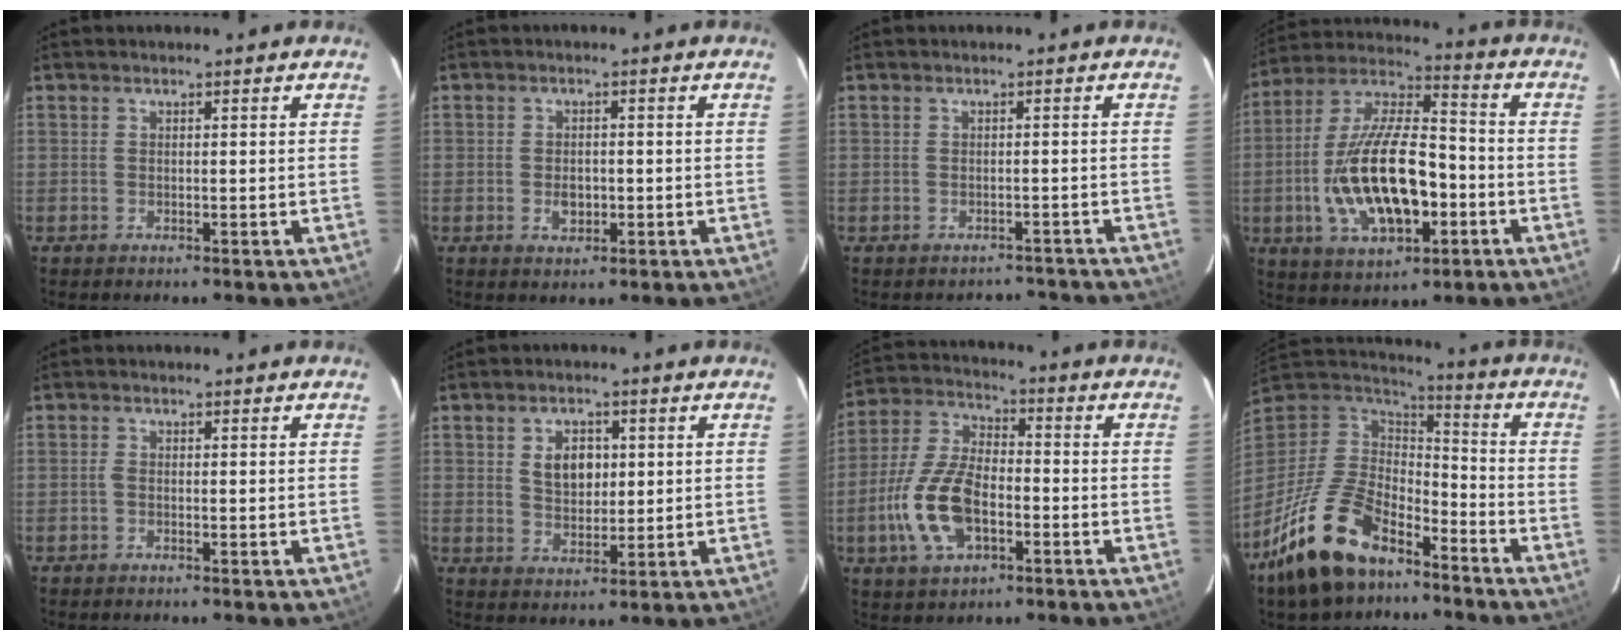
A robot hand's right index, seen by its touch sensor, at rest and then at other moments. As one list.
[{"total": 3.0, "force": [-0.6, 2.2, 1.9], "torque": [-0.032, 0.002, -0.007]}, {"total": 5.9, "force": [-5.4, 2.4, 0.7], "torque": [-0.005, 0.017, -0.054]}, {"total": 20.2, "force": [-4.8, 8.8, 17.5], "torque": [-0.356, 0.001, -0.079]}, {"total": 0.5, "force": [-0.2, 0.2, 0.4], "torque": [-0.005, 0.003, -0.005]}, {"total": 5.9, "force": [1.5, 3.9, 4.2], "torque": [-0.068, 0.007, 0.031]}, {"total": 13.6, "force": [-4.4, 7.0, 10.9], "torque": [-0.237, 0.006, -0.081]}, {"total": 20.6, "force": [-13.4, 10.4, 11.8], "torque": [-0.257, -0.008, -0.231]}]